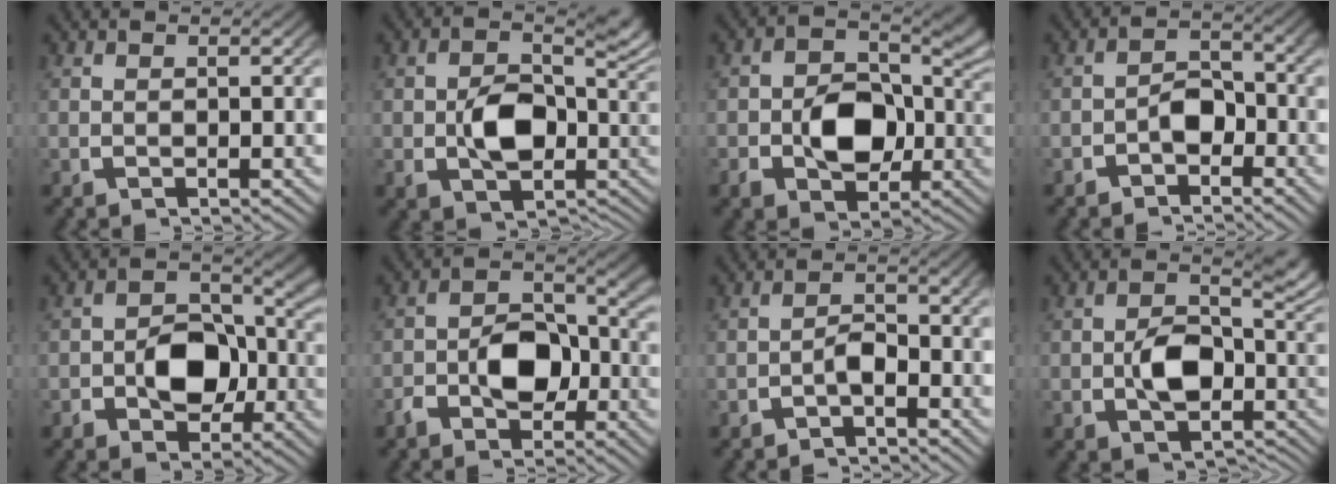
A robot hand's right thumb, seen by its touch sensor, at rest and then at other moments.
{"total": 7.3, "force": [-0.2, 4.6, 5.7], "torque": [-0.096, -0.020, 0.008]}
{"total": 7.7, "force": [-0.8, 5.4, 5.4], "torque": [-0.085, -0.026, -0.005]}
{"total": 3.2, "force": [-1.5, 2.0, 2.0], "torque": [-0.037, -0.018, -0.019]}
{"total": 6.2, "force": [-0.9, 4.6, 4.2], "torque": [-0.067, -0.019, -0.010]}
{"total": 5.7, "force": [-1.5, 3.9, 4.0], "torque": [-0.068, -0.019, -0.021]}
{"total": 2.6, "force": [-1.6, 1.3, 1.6], "torque": [-0.033, -0.015, -0.021]}
{"total": 6.8, "force": [-1.0, 4.1, 5.3], "torque": [-0.087, -0.017, -0.006]}